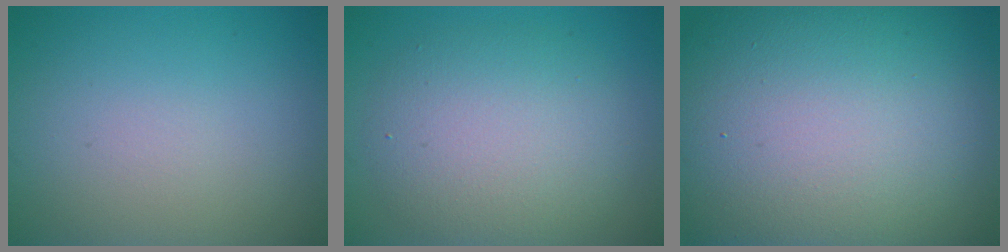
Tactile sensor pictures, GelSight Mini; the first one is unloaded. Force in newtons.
{"total": 5.9, "press": 5.9, "slide": 0.4}
{"total": 20.6, "press": 20.5, "slide": 1.3}